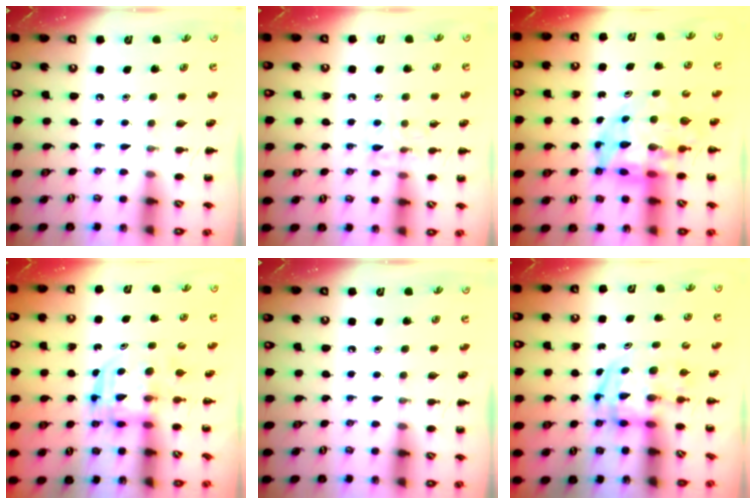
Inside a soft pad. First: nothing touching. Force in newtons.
{"total": 7.1, "press": 7.1, "slide": 0.5}
{"total": 9.9, "press": 9.2, "slide": 3.6}
{"total": 3.1, "press": 3.1, "slide": 0.2}
{"total": 0.0}
{"total": 3.9, "press": 3.8, "slide": 0.6}